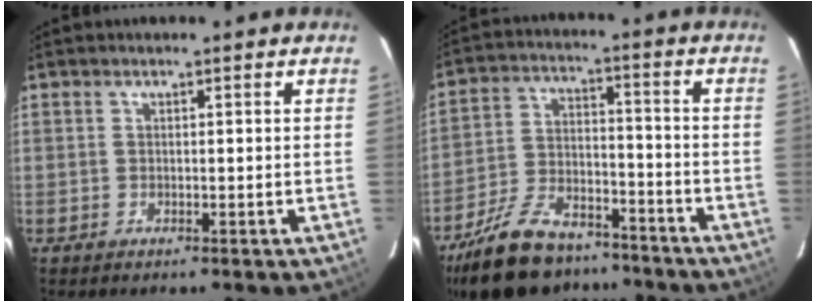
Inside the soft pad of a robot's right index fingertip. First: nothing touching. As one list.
[{"total": 20.3, "force": [-15.7, 8.6, 9.4], "torque": [-0.202, -0.001, -0.250]}]